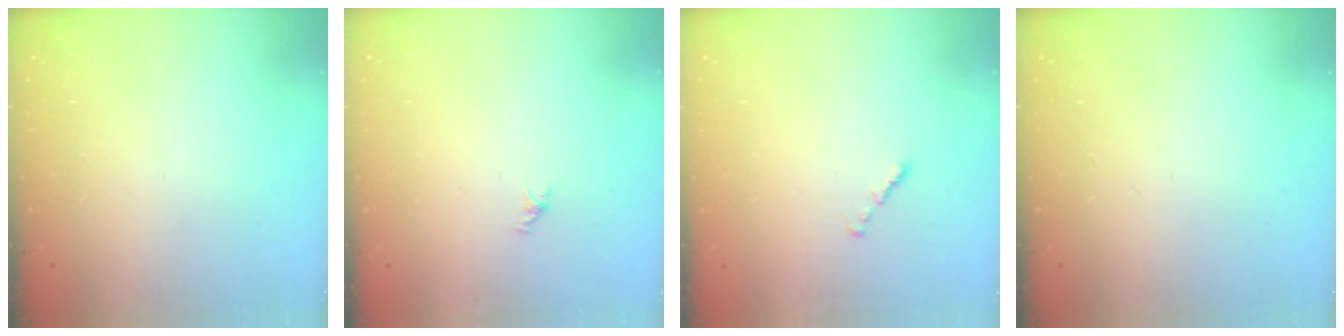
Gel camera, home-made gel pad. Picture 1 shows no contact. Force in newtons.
{"total": 0.5, "press": 0.3, "slide": 0.4}
{"total": 0.7, "press": 0.6, "slide": 0.4}
{"total": 0.0}